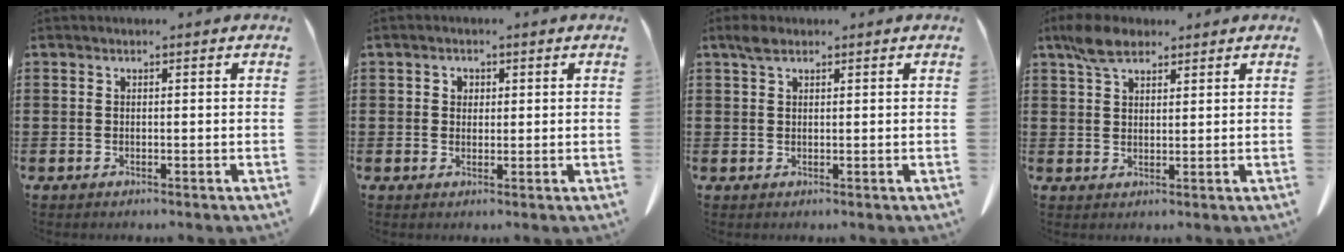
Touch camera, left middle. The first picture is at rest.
{"total": 1.4, "force": [0.4, 1.2, 0.5], "torque": [-0.014, 0.008, 0.007]}
{"total": 1.9, "force": [1.2, 0.9, 1.1], "torque": [-0.027, 0.006, 0.022]}
{"total": 5.0, "force": [3.6, 2.2, 2.7], "torque": [-0.063, 0.006, 0.067]}